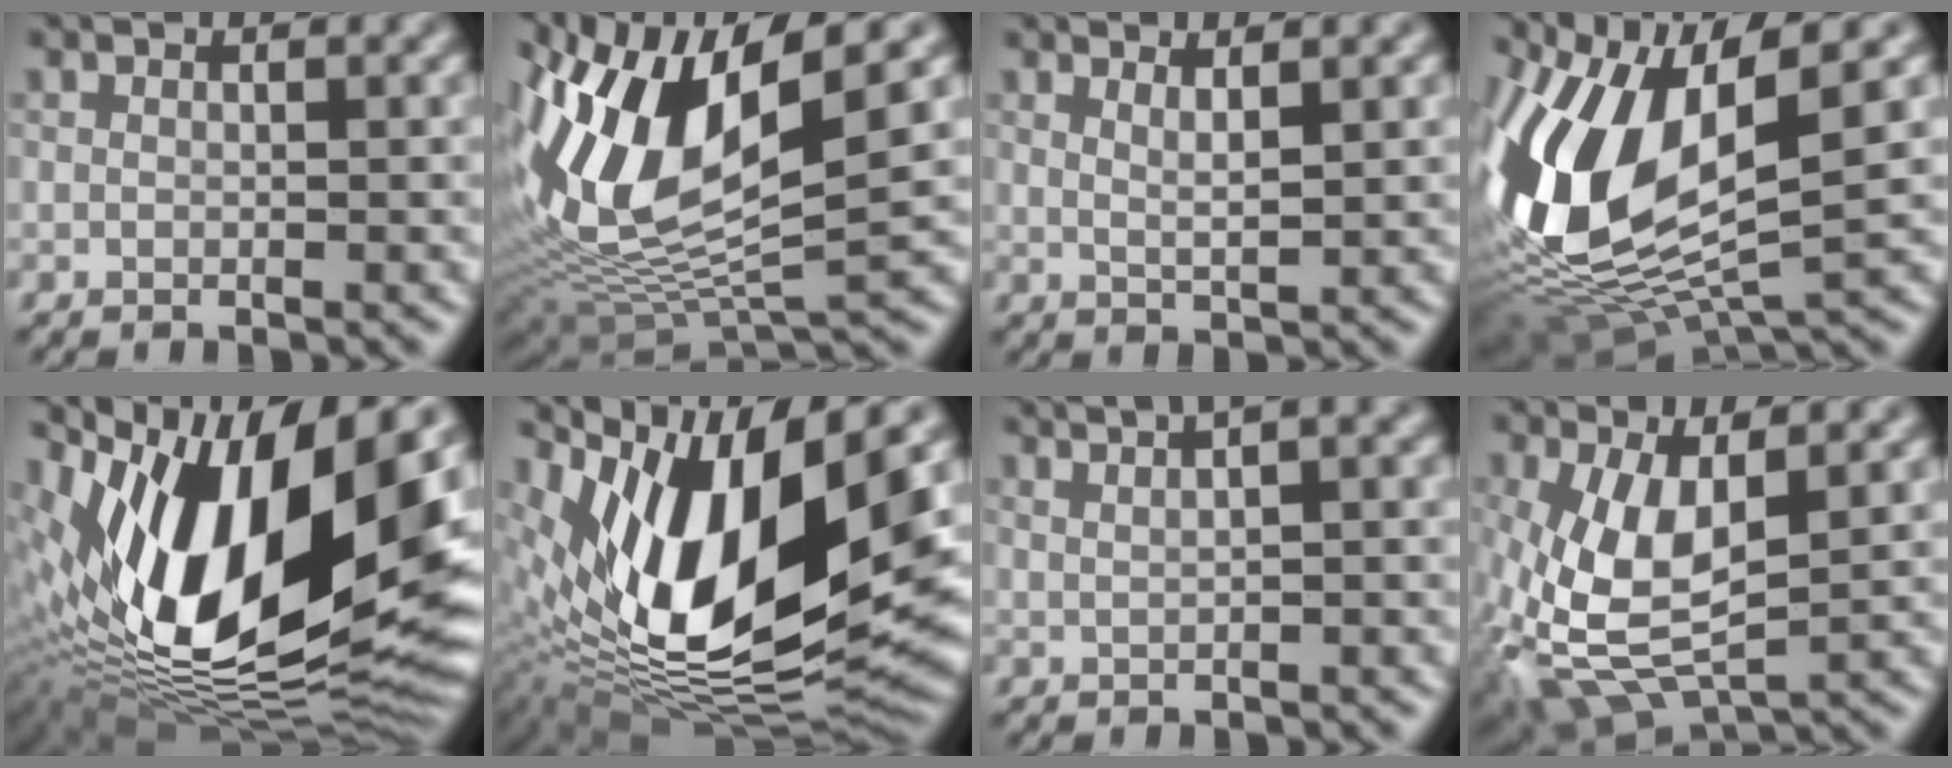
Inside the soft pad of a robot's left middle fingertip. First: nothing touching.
{"total": 13.0, "force": [2.7, 5.3, 11.6], "torque": [-0.246, 0.016, 0.057]}
{"total": 1.2, "force": [0.7, 0.1, 1.0], "torque": [-0.019, -0.004, 0.024]}
{"total": 14.3, "force": [1.0, 6.7, 12.6], "torque": [-0.294, -0.003, 0.036]}
{"total": 17.0, "force": [2.2, 8.3, 14.7], "torque": [-0.265, 0.016, 0.042]}
{"total": 14.7, "force": [2.6, 6.1, 13.2], "torque": [-0.247, -0.005, 0.055]}
{"total": 5.4, "force": [3.1, 1.9, 4.0], "torque": [-0.061, 0.032, 0.044]}
{"total": 7.9, "force": [-0.8, 3.7, 6.9], "torque": [-0.176, -0.007, -0.002]}